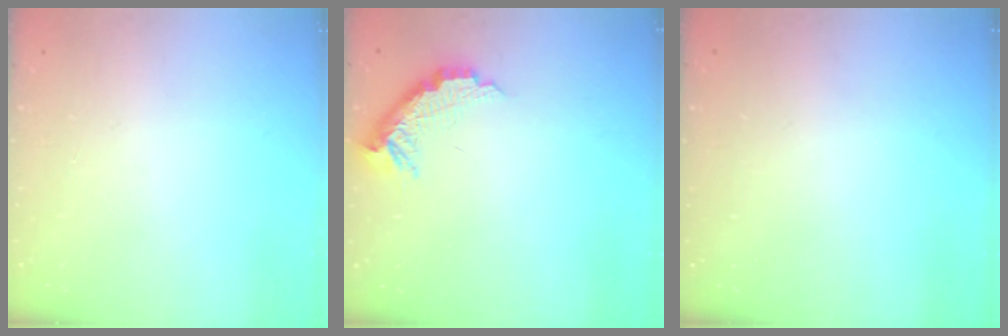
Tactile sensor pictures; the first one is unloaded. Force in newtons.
{"total": 11.1, "press": 11.1, "slide": 0.3}
{"total": 2.9, "press": 2.8, "slide": 0.9}